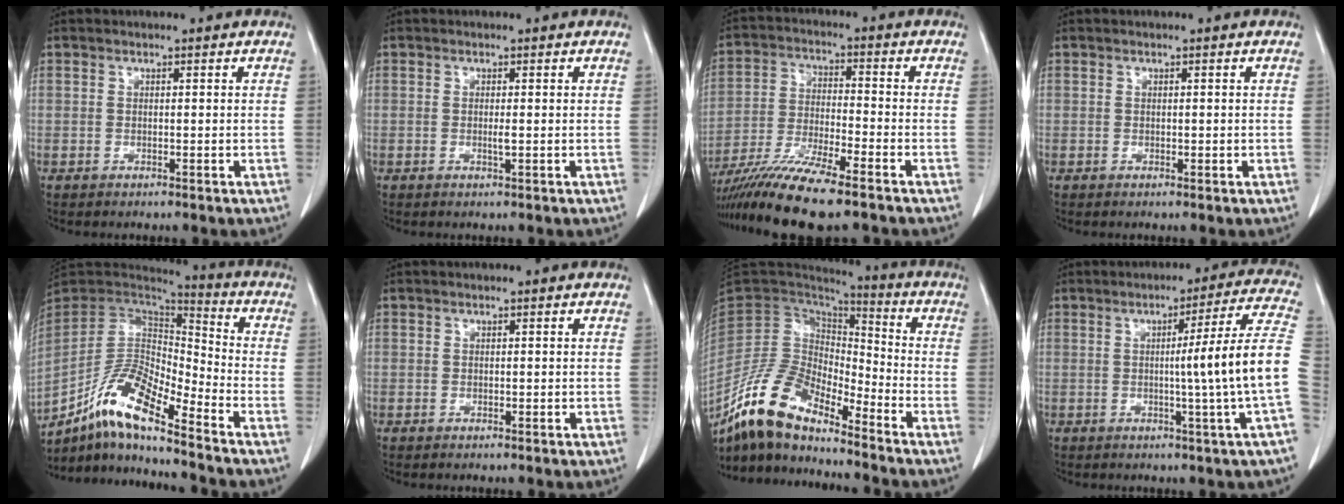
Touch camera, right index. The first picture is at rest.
{"total": 1.1, "force": [-0.1, 0.1, 1.1], "torque": [-0.020, -0.003, -0.001]}
{"total": 12.9, "force": [-10.1, 0.2, 8.0], "torque": [-0.148, -0.029, -0.176]}
{"total": 0.7, "force": [0.0, 0.5, 0.5], "torque": [-0.009, 0.000, 0.001]}
{"total": 14.1, "force": [-9.6, 2.8, 9.9], "torque": [-0.193, 0.013, -0.178]}
{"total": 0.6, "force": [0.0, 0.4, 0.4], "torque": [-0.008, 0.000, 0.001]}
{"total": 12.7, "force": [-10.6, 3.9, 5.8], "torque": [-0.119, 0.030, -0.203]}
{"total": 12.6, "force": [-1.4, -2.9, 12.2], "torque": [-0.155, -0.001, -0.019]}